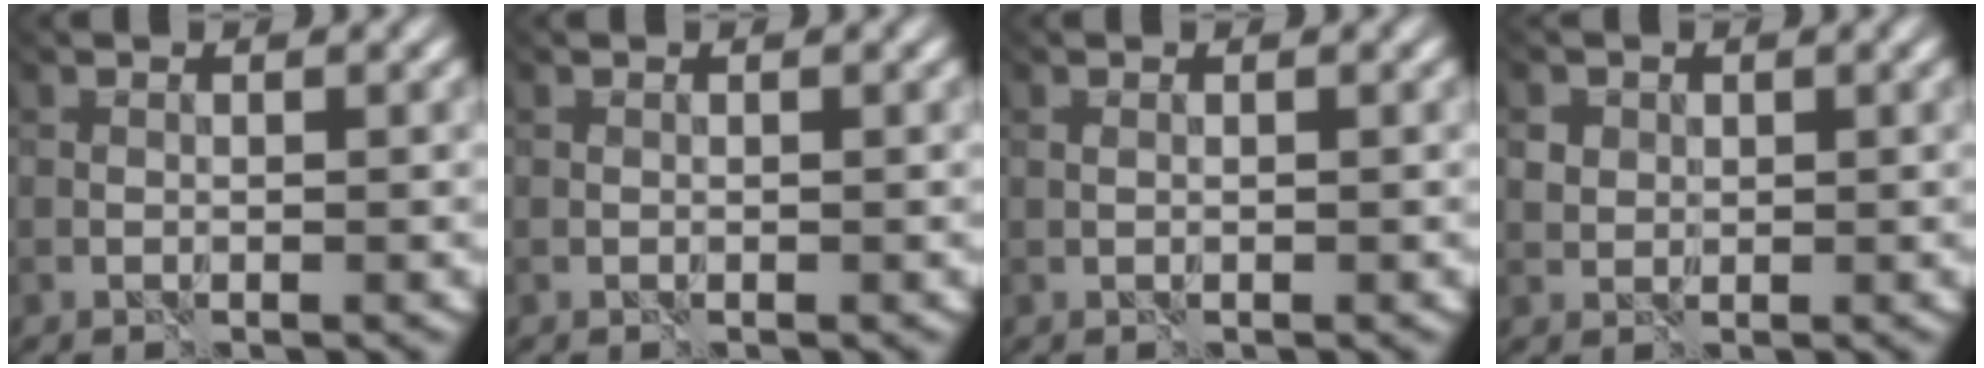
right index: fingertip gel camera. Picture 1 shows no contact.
{"total": 0.0}
{"total": 0.0}
{"total": 1.8, "force": [1.2, 1.3, 0.1], "torque": [-0.001, 0.007, 0.013]}